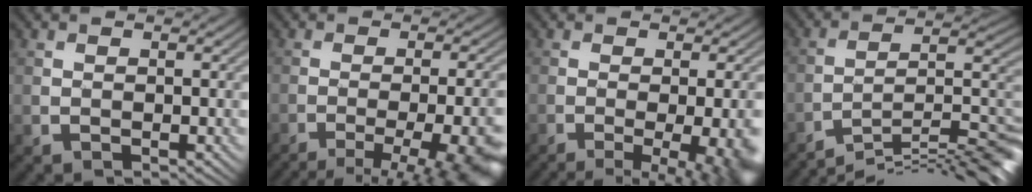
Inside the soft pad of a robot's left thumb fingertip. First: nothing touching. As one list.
[{"total": 12.8, "force": [-8.5, 3.0, 9.1], "torque": [-0.102, -0.004, -0.099]}, {"total": 10.2, "force": [-4.3, 2.7, 8.9], "torque": [-0.090, -0.013, -0.049]}, {"total": 13.0, "force": [-10.0, 2.0, 8.1], "torque": [-0.123, 0.005, -0.165]}]